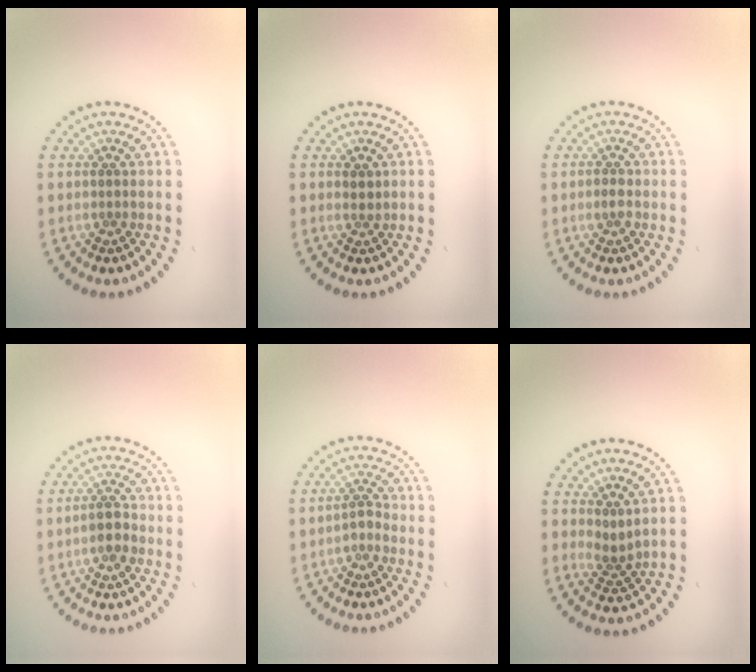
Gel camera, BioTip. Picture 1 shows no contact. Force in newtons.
{"total": 1.0, "press": 0.8, "slide": 0.5}
{"total": 1.2, "press": 1.2, "slide": 0.2}
{"total": 2.0, "press": 1.9, "slide": 0.7}
{"total": 1.2, "press": 1.0, "slide": 0.6}
{"total": 1.8, "press": 1.1, "slide": 1.4}